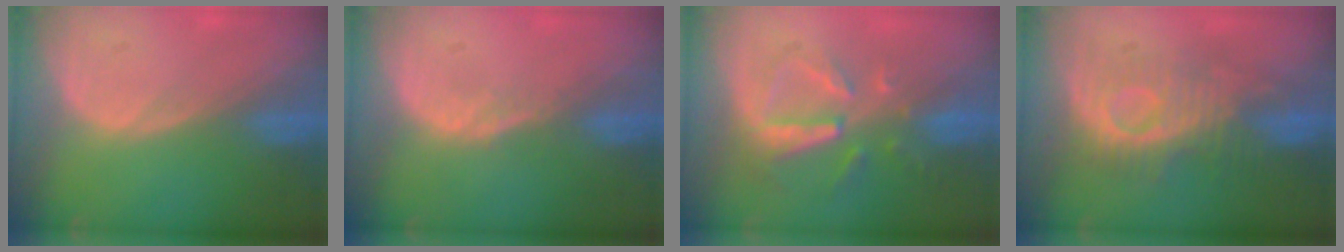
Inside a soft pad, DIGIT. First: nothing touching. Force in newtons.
{"total": 1.5, "press": 1.2, "slide": 0.9}
{"total": 8.2, "press": 7.4, "slide": 3.6}
{"total": 8.8, "press": 8.7, "slide": 1.1}